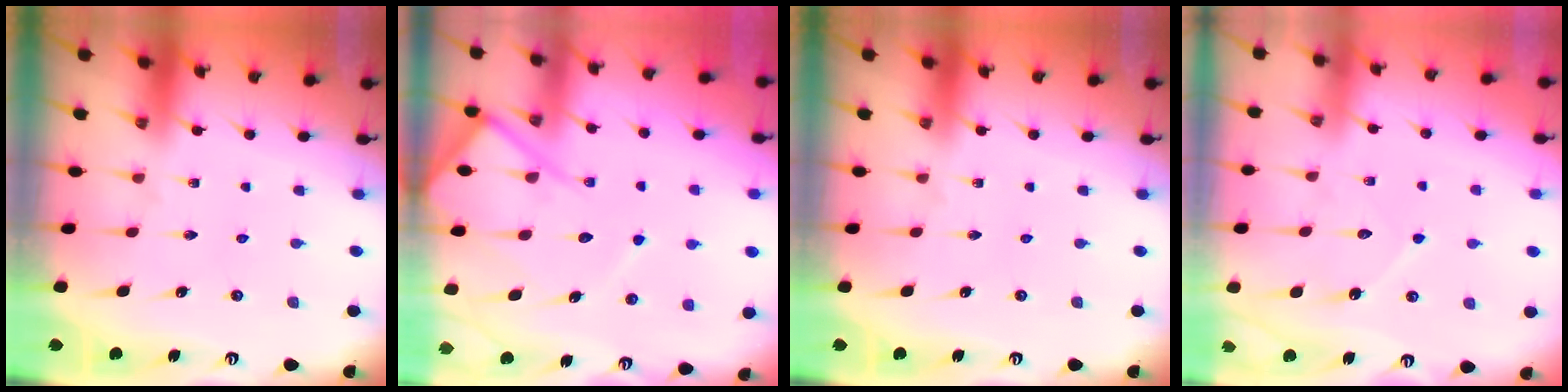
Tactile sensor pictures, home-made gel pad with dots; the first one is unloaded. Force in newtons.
{"total": 11.9, "press": 11.8, "slide": 1.2}
{"total": 0.0}
{"total": 7.2, "press": 7.2, "slide": 0.7}